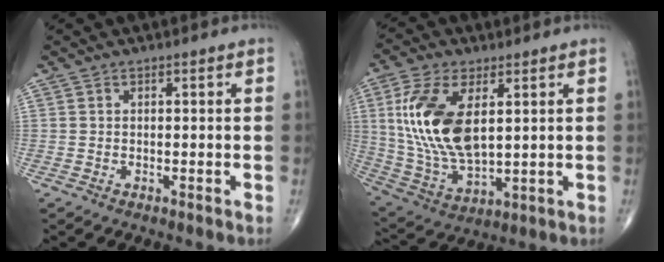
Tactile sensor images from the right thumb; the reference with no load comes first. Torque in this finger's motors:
{"motor_torque": [-0.42, 1.04, 1.30, 0.49, 0.23]}